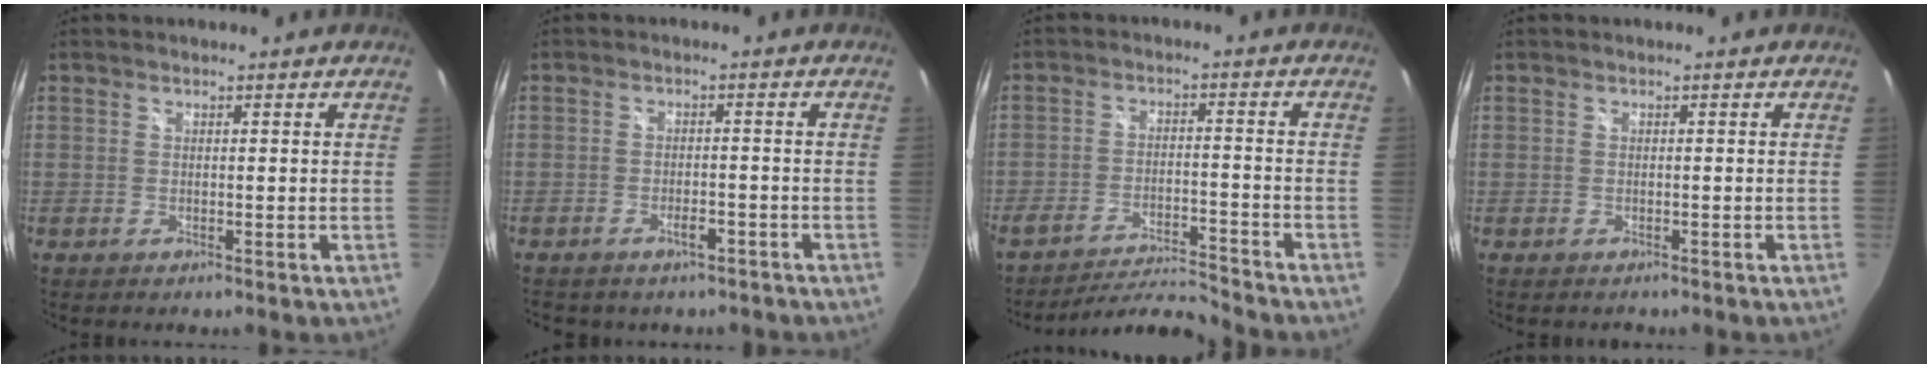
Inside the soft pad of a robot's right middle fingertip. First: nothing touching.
{"total": 3.8, "force": [-2.9, 1.9, 1.5], "torque": [-0.031, 0.003, -0.035]}
{"total": 8.2, "force": [-8.1, -0.8, 1.2], "torque": [-0.044, 0.002, -0.141]}
{"total": 0.0}